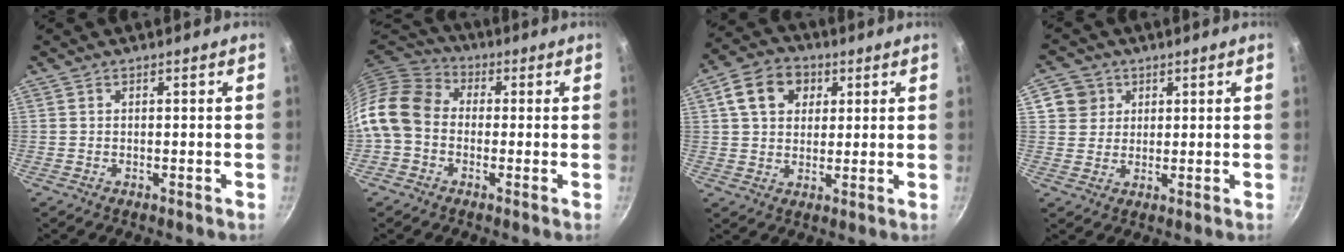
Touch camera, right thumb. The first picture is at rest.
{"total": 13.2, "force": [-1.1, 10.4, 8.0], "torque": [-0.137, 0.036, -0.044]}
{"total": 9.8, "force": [3.3, 7.6, 5.3], "torque": [-0.072, 0.006, 0.045]}
{"total": 5.5, "force": [2.2, 5.0, 0.9], "torque": [0.024, 0.007, 0.036]}